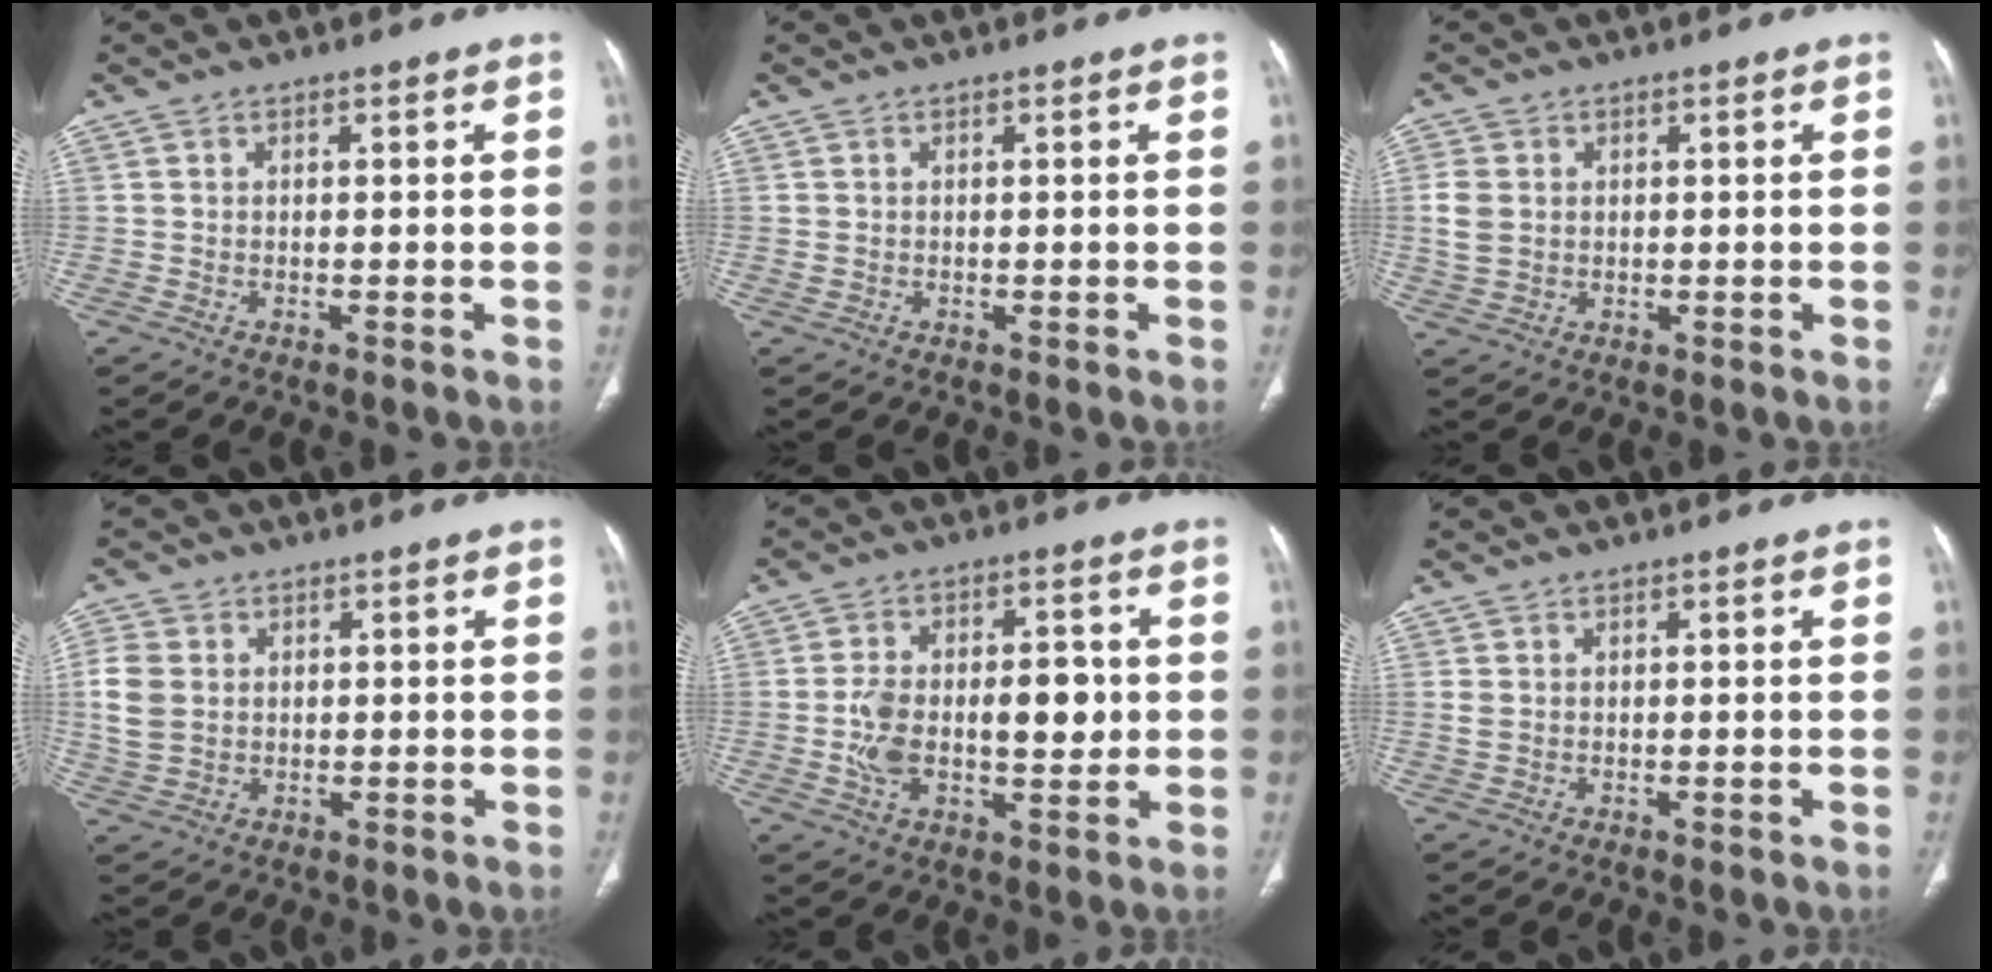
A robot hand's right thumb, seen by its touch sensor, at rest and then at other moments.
{"total": 0.7, "force": [0.1, 0.6, 0.3], "torque": [-0.006, 0.001, 0.003]}
{"total": 4.8, "force": [0.7, 3.7, 2.9], "torque": [-0.063, 0.002, 0.017]}
{"total": 7.2, "force": [1.0, 5.7, 4.2], "torque": [-0.090, 0.001, 0.023]}
{"total": 13.1, "force": [-0.5, 7.3, 10.8], "torque": [-0.168, 0.017, -0.002]}
{"total": 1.4, "force": [0.2, 1.1, 0.9], "torque": [-0.024, 0.002, 0.009]}